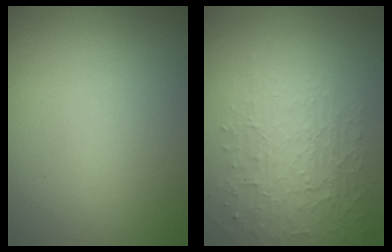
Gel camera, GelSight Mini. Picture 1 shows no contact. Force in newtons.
{"total": 3.7, "press": 3.1, "slide": 2.0}